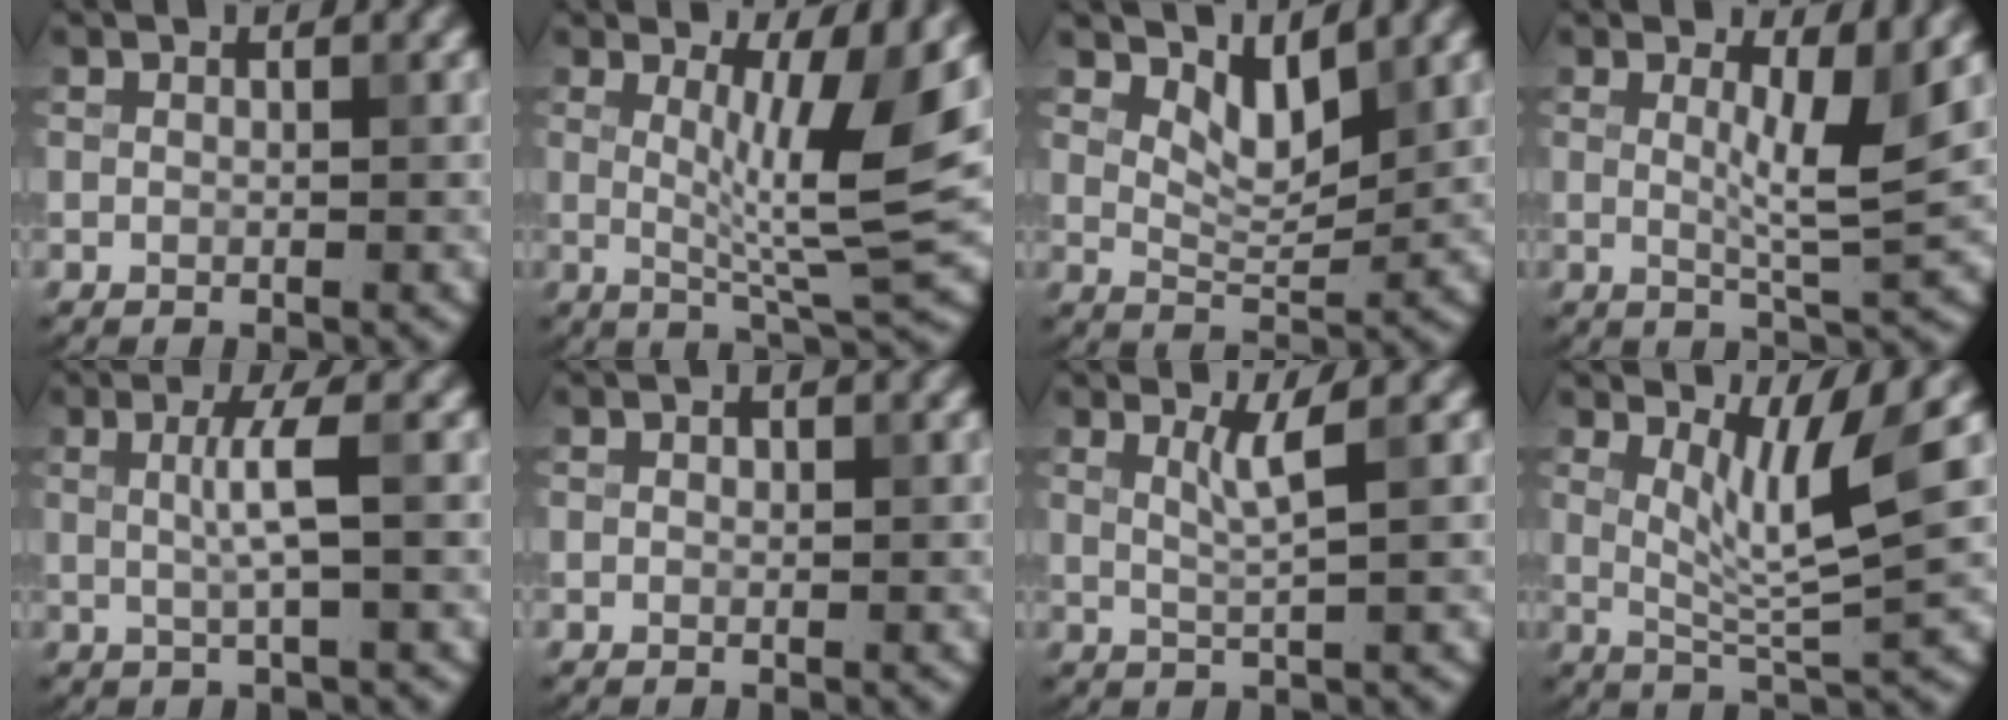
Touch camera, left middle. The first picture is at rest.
{"total": 6.2, "force": [1.2, 1.1, 5.9], "torque": [-0.095, -0.015, 0.025]}
{"total": 2.9, "force": [2.1, 0.9, 1.8], "torque": [-0.039, -0.011, 0.039]}
{"total": 3.5, "force": [0.8, 0.5, 3.4], "torque": [-0.057, -0.005, 0.017]}
{"total": 2.4, "force": [0.1, 0.0, 2.4], "torque": [-0.051, 0.006, 0.005]}
{"total": 0.0}
{"total": 1.8, "force": [0.8, -0.1, 1.6], "torque": [-0.032, -0.002, 0.019]}
{"total": 4.7, "force": [2.0, 0.5, 4.3], "torque": [-0.083, -0.008, 0.043]}